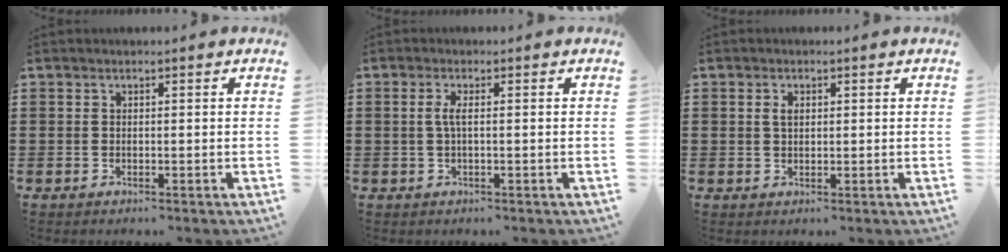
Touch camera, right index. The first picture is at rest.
{"total": 2.2, "force": [-0.1, 0.3, 2.2], "torque": [-0.049, -0.004, -0.005]}
{"total": 1.6, "force": [0.4, 0.9, 1.2], "torque": [-0.028, 0.007, 0.006]}